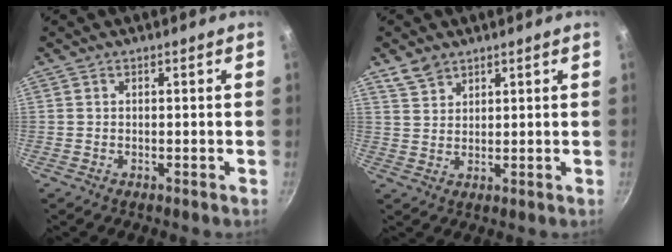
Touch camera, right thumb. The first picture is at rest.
{"total": 4.2, "force": [3.1, 2.4, 1.3], "torque": [-0.017, -0.007, 0.065]}